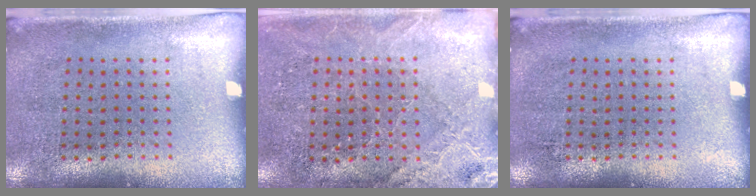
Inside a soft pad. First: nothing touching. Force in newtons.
{"total": 2.7, "press": 2.7, "slide": 0.3}
{"total": 0.0}